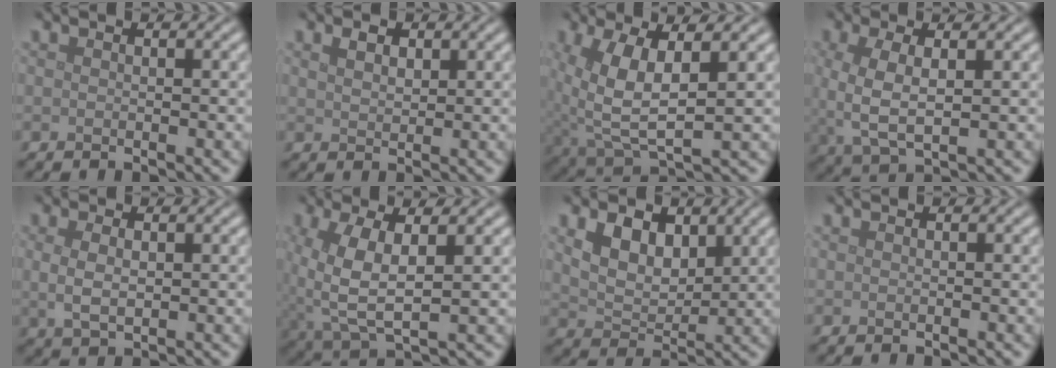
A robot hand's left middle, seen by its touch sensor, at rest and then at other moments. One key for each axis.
{"total": 1.6, "fx": 0.9, "fy": 0.9, "fz": 0.9, "tx": -0.017, "ty": 0.002, "tz": 0.020}
{"total": 6.8, "fx": 1.3, "fy": 3.1, "fz": 5.9, "tx": -0.138, "ty": -0.011, "tz": 0.028}
{"total": 4.3, "fx": 0.2, "fy": 2.0, "fz": 3.9, "tx": -0.096, "ty": -0.002, "tz": 0.005}
{"total": 2.5, "fx": 0.3, "fy": 1.4, "fz": 2.0, "tx": -0.049, "ty": -0.005, "tz": 0.009}
{"total": 5.8, "fx": 0.6, "fy": 2.5, "fz": 5.2, "tx": -0.121, "ty": 0.000, "tz": 0.013}
{"total": 4.2, "fx": 1.9, "fy": 2.7, "fz": 2.7, "tx": -0.061, "ty": -0.005, "tz": 0.032}
{"total": 0.0}